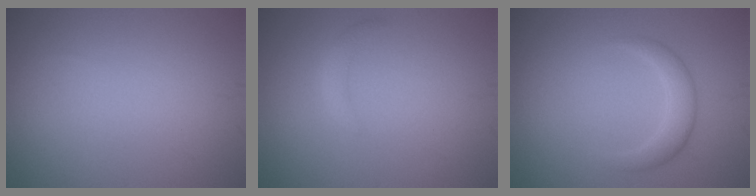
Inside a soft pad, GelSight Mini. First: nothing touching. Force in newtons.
{"total": 1.1, "press": 1.1, "slide": 0.0}
{"total": 2.2, "press": 2.2, "slide": 0.1}